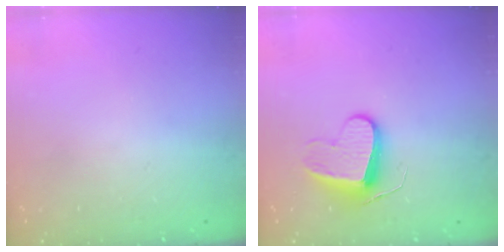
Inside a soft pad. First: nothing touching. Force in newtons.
{"total": 10.6, "press": 10.6, "slide": 0.9}